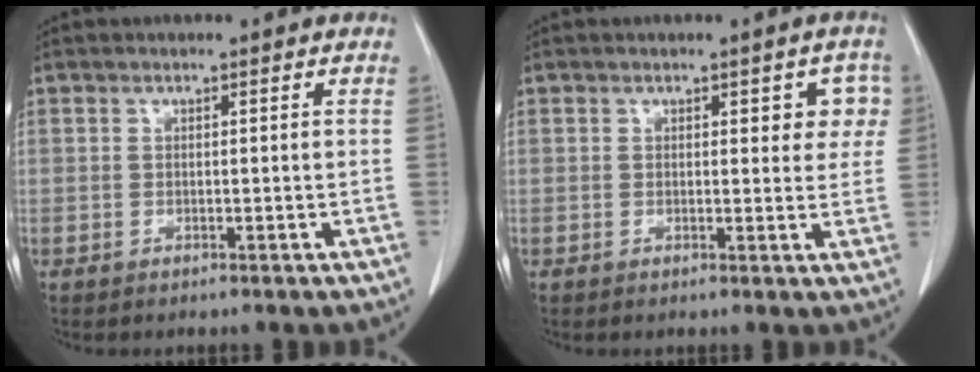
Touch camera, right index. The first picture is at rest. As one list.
[{"total": 4.0, "force": [1.5, 2.0, 3.2], "torque": [-0.020, 0.007, 0.014]}]